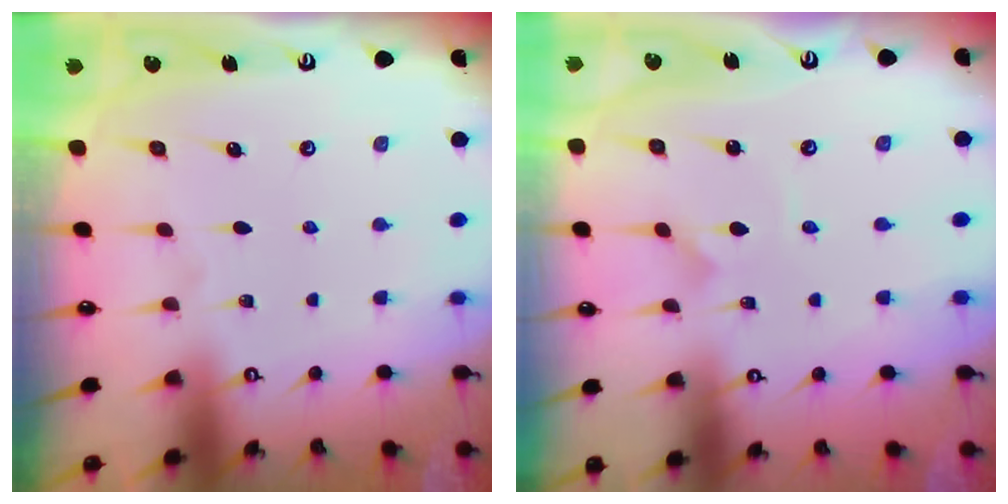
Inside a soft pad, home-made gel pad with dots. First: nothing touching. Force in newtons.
{"total": 0.0}